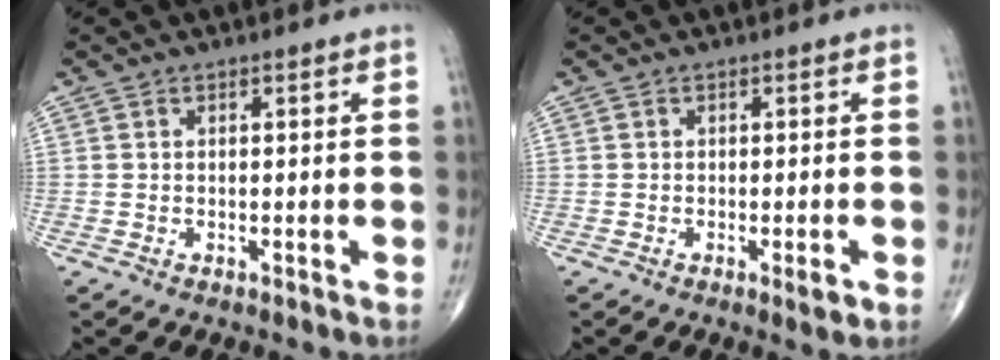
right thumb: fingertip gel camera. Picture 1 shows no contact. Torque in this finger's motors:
{"motor_torque": [0.45, 0.67, 0.32, -0.22, 0.09]}